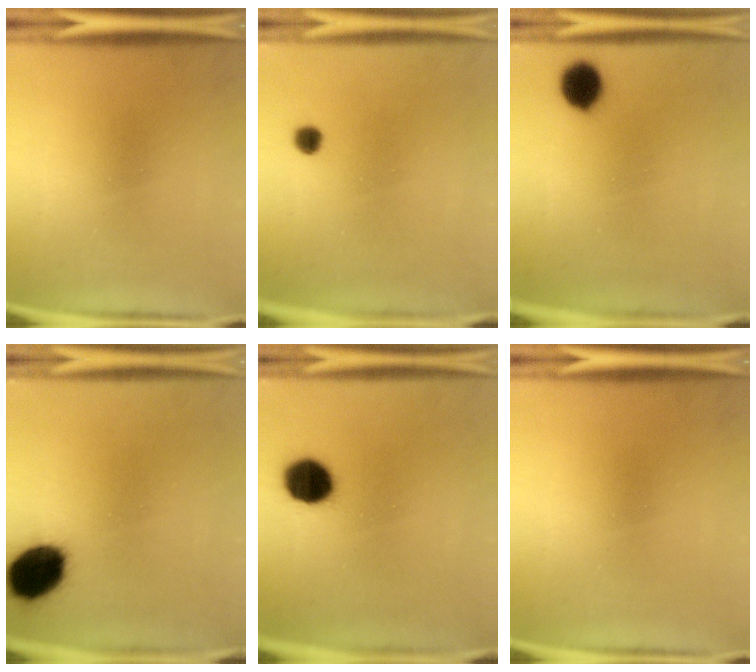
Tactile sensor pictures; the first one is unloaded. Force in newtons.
{"total": 1.8}
{"total": 6.7}
{"total": 13.6}
{"total": 9.5}
{"total": 0.0}